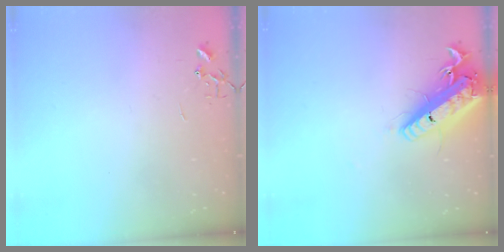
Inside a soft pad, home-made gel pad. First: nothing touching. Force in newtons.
{"total": 19.5, "press": 19.2, "slide": 3.6}